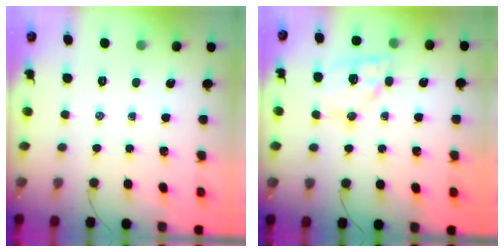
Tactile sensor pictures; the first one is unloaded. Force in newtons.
{"total": 12.9, "press": 12.7, "slide": 2.0}